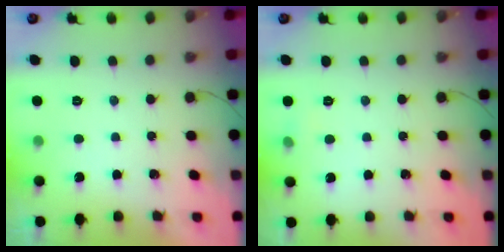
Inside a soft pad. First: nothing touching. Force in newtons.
{"total": 3.2, "press": 3.1, "slide": 0.9}